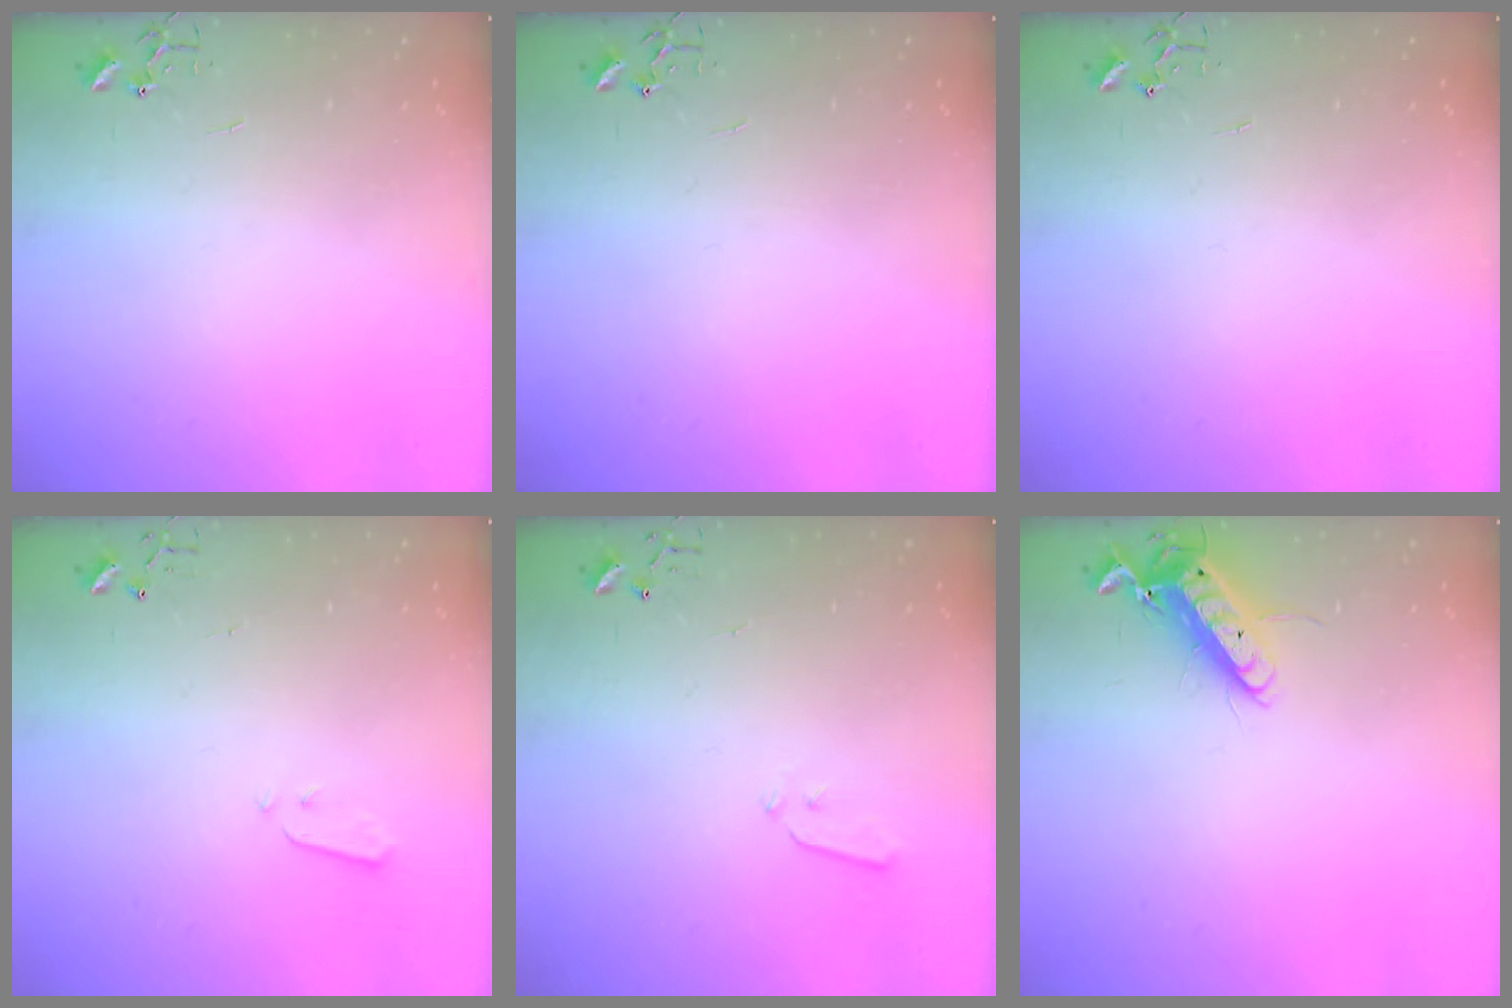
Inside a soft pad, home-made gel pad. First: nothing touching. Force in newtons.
{"total": 0.0}
{"total": 0.0}
{"total": 3.2, "press": 3.2, "slide": 0.1}
{"total": 3.5, "press": 3.4, "slide": 0.6}
{"total": 12.5, "press": 12.4, "slide": 1.6}